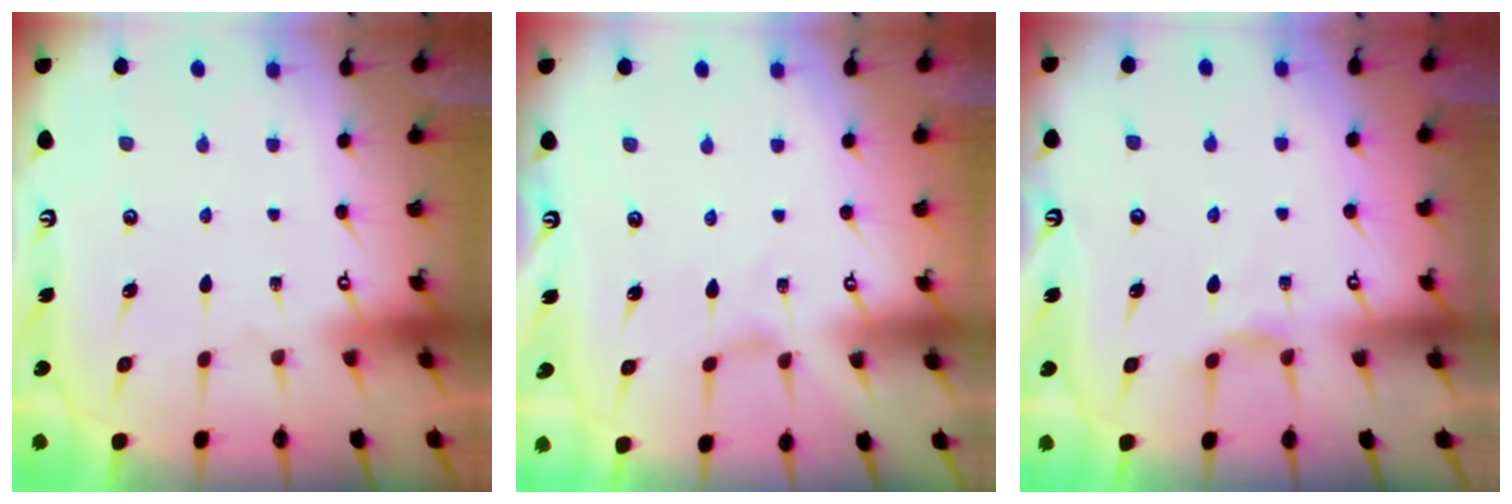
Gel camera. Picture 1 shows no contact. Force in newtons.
{"total": 0.0}
{"total": 2.4, "press": 2.4, "slide": 0.4}